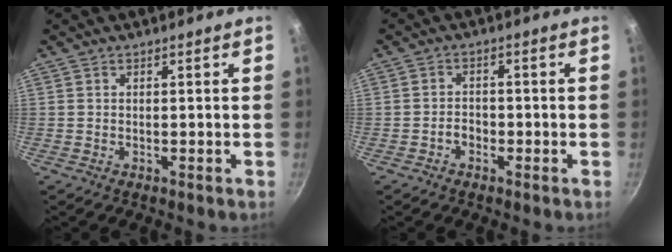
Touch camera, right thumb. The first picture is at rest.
{"total": 2.2, "force": [-1.2, 1.5, 1.1], "torque": [-0.006, 0.015, -0.021]}